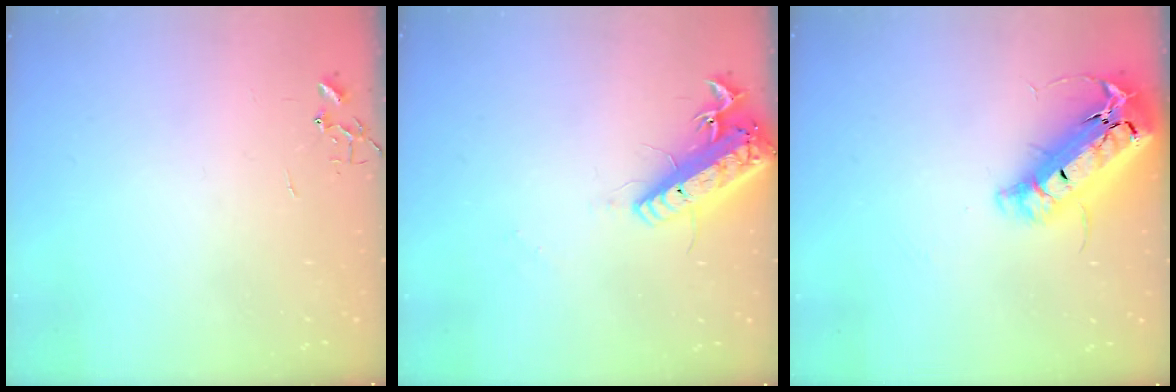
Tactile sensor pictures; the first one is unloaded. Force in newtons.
{"total": 17.2, "press": 16.8, "slide": 3.6}
{"total": 25.0, "press": 24.5, "slide": 4.9}